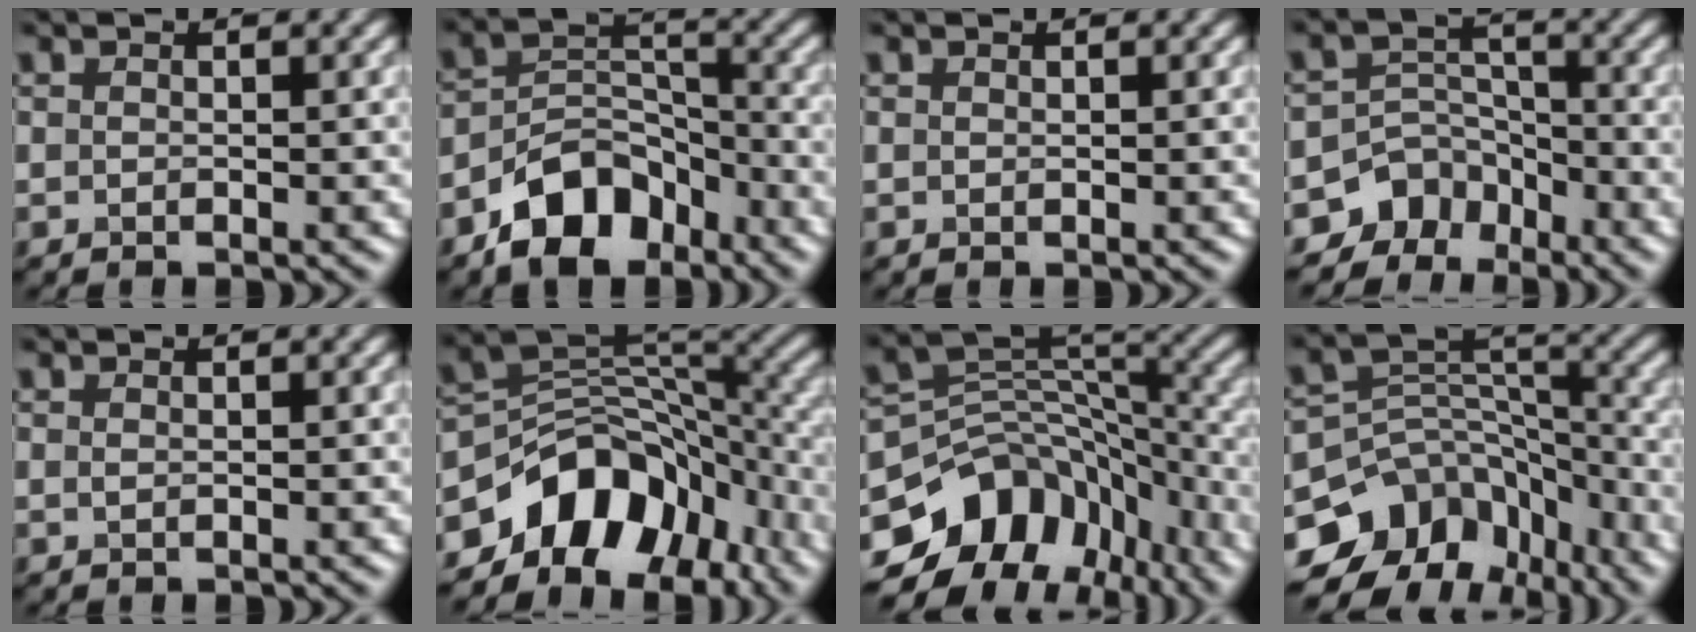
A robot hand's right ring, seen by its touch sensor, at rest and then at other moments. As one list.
[{"total": 7.2, "force": [-4.8, 4.1, 3.4], "torque": [-0.049, 0.002, -0.094]}, {"total": 0.0}, {"total": 6.5, "force": [-4.9, 4.1, 1.0], "torque": [0.008, 0.001, -0.078]}, {"total": 0.0}, {"total": 10.4, "force": [-6.1, 6.7, 5.1], "torque": [-0.068, 0.009, -0.117]}, {"total": 12.3, "force": [-6.6, 8.5, 6.0], "torque": [-0.115, 0.007, -0.104]}, {"total": 12.9, "force": [-8.2, 9.1, 4.3], "torque": [-0.080, 0.014, -0.105]}]